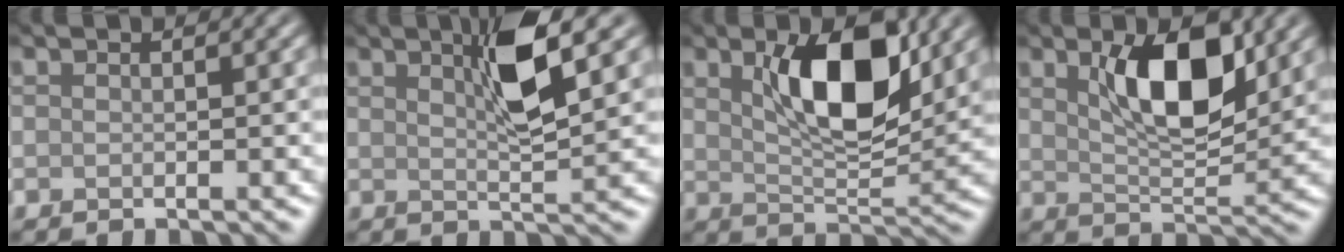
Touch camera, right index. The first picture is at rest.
{"total": 5.1, "force": [2.2, 1.0, 4.5], "torque": [-0.076, 0.003, 0.032]}
{"total": 7.7, "force": [2.8, 3.2, 6.4], "torque": [-0.107, 0.000, 0.047]}
{"total": 6.9, "force": [2.7, 2.9, 5.7], "torque": [-0.097, -0.001, 0.045]}